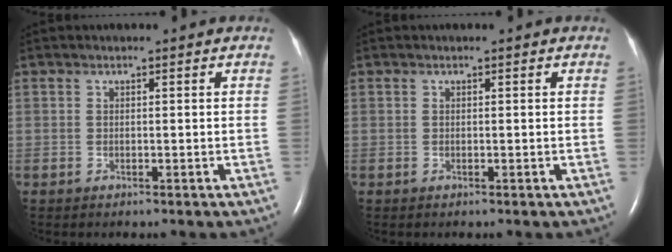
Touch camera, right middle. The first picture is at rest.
{"total": 0.0}